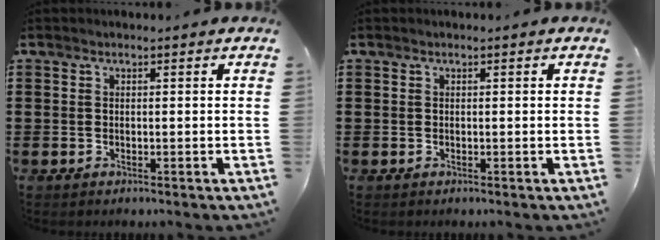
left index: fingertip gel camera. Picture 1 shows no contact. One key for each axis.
{"total": 0.0}